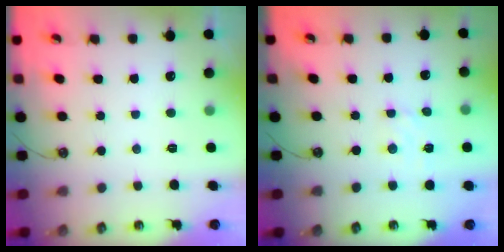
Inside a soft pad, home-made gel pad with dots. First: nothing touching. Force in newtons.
{"total": 3.1, "press": 3.1, "slide": 0.4}